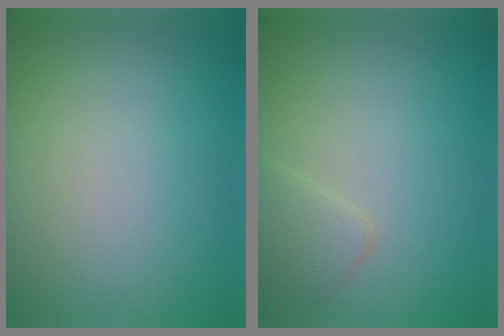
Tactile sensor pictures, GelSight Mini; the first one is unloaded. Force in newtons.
{"total": 1.6, "press": 1.6, "slide": 0.1}